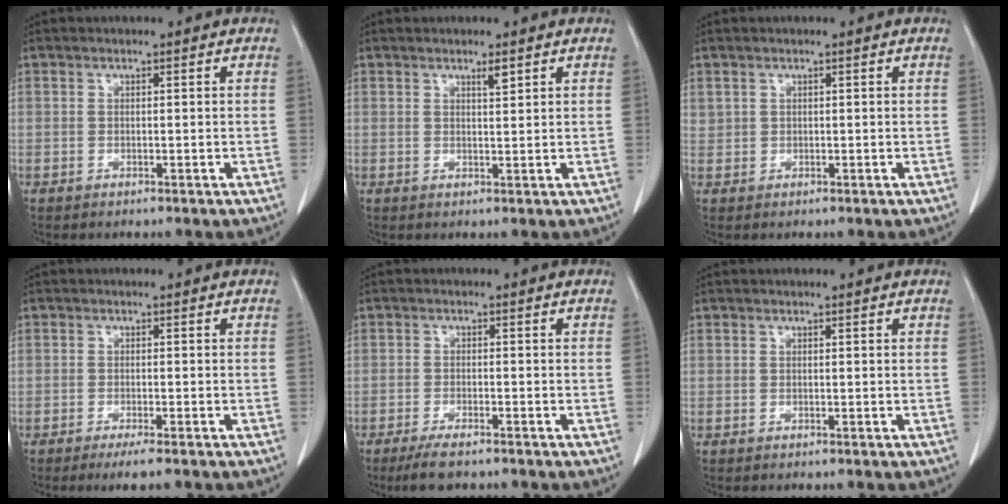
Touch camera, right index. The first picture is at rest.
{"total": 1.4, "force": [1.0, 0.1, 1.0], "torque": [-0.020, -0.004, 0.017]}
{"total": 0.9, "force": [0.6, 0.7, 0.1], "torque": [0.008, 0.006, 0.009]}
{"total": 2.7, "force": [-2.0, 0.2, 1.9], "torque": [-0.030, -0.006, -0.033]}
{"total": 4.2, "force": [-3.3, 0.7, 2.5], "torque": [-0.050, -0.009, -0.056]}
{"total": 0.0}